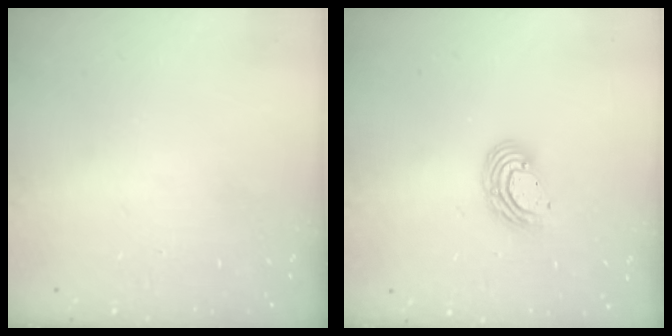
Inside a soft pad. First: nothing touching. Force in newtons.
{"total": 8.3, "press": 8.2, "slide": 1.4}